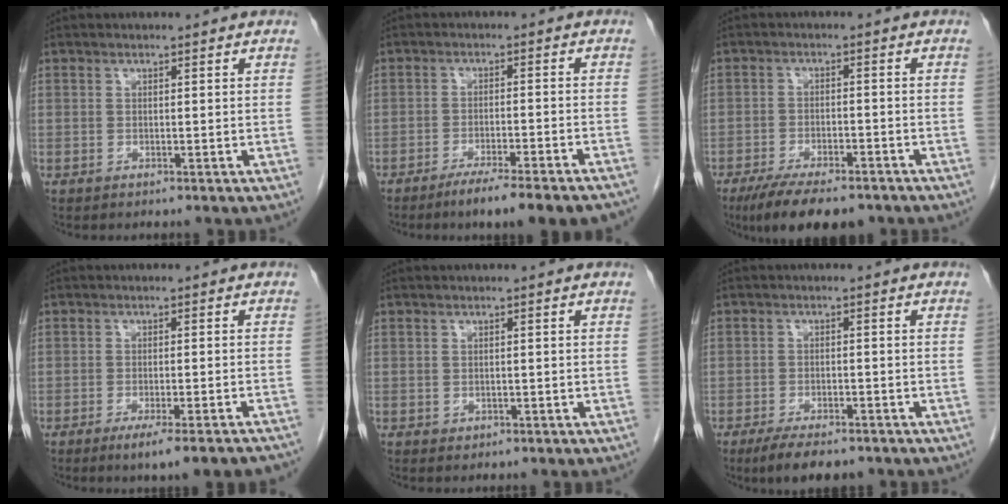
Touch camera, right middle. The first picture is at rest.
{"total": 11.0, "force": [-8.8, 0.3, 6.6], "torque": [-0.074, -0.016, -0.129]}
{"total": 11.2, "force": [-8.5, 3.6, 6.3], "torque": [-0.091, -0.012, -0.130]}
{"total": 10.1, "force": [-8.2, 0.6, 5.9], "torque": [-0.057, -0.010, -0.112]}
{"total": 0.7, "force": [-0.2, 0.6, 0.3], "torque": [-0.007, 0.000, 0.001]}
{"total": 6.7, "force": [-5.2, 2.2, 3.7], "torque": [-0.058, -0.008, -0.080]}